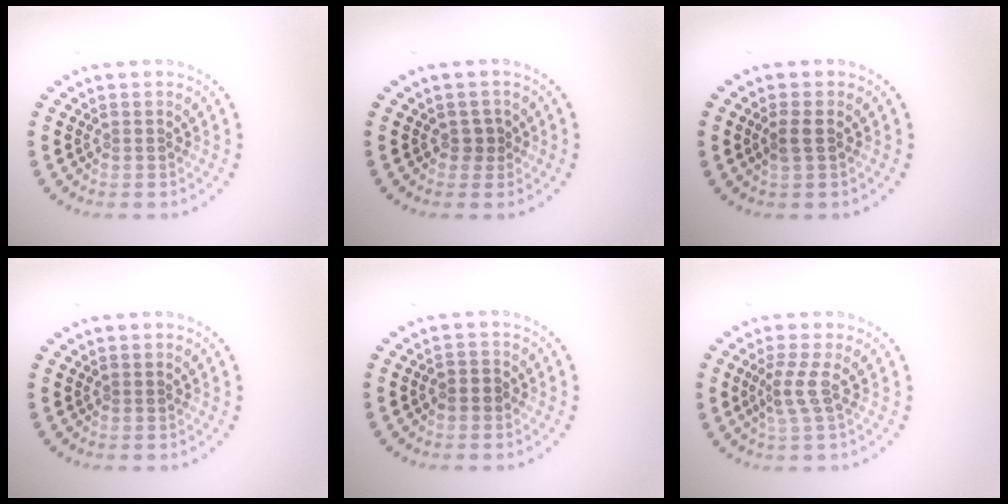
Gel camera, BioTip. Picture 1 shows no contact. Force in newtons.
{"total": 1.1, "press": 0.8, "slide": 0.7}
{"total": 1.4, "press": 1.3, "slide": 0.4}
{"total": 0.0}
{"total": 1.5, "press": 1.4, "slide": 0.7}
{"total": 2.2, "press": 1.6, "slide": 1.5}